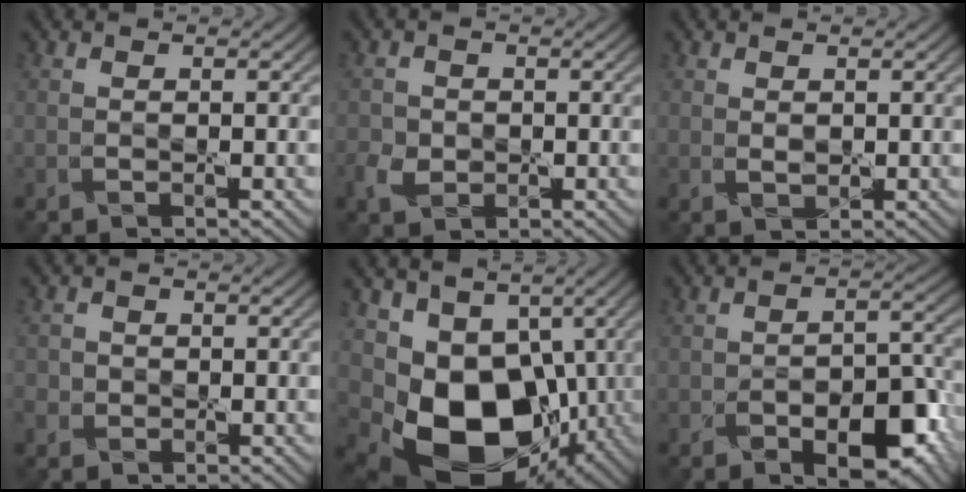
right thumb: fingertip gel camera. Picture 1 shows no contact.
{"total": 3.1, "force": [-0.9, 2.6, 1.4], "torque": [-0.037, -0.007, -0.018]}
{"total": 1.2, "force": [0.5, 0.8, 0.7], "torque": [-0.018, -0.005, 0.014]}
{"total": 2.1, "force": [-0.5, 2.0, 0.4], "torque": [-0.009, -0.004, -0.009]}
{"total": 14.0, "force": [-1.4, 10.5, 9.2], "torque": [-0.166, -0.050, -0.006]}
{"total": 9.9, "force": [-4.9, 5.0, 7.0], "torque": [-0.103, -0.012, -0.070]}